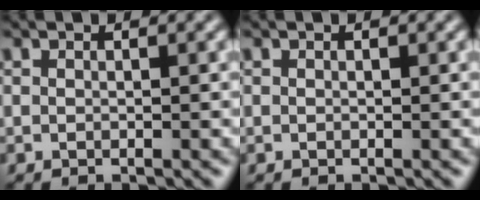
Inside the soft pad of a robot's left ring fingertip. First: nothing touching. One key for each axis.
{"total": 0.0}